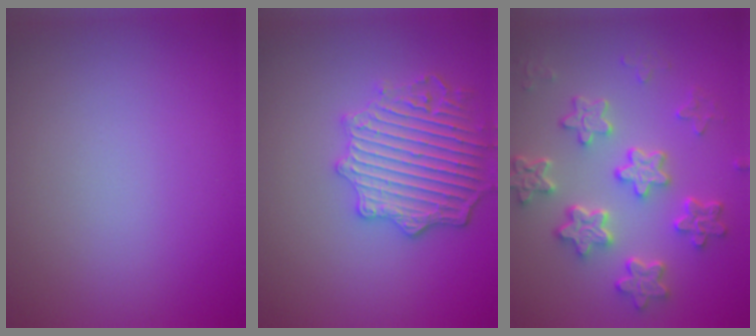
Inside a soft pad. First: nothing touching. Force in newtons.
{"total": 5.1, "press": 4.6, "slide": 2.3}
{"total": 6.2, "press": 4.9, "slide": 3.9}